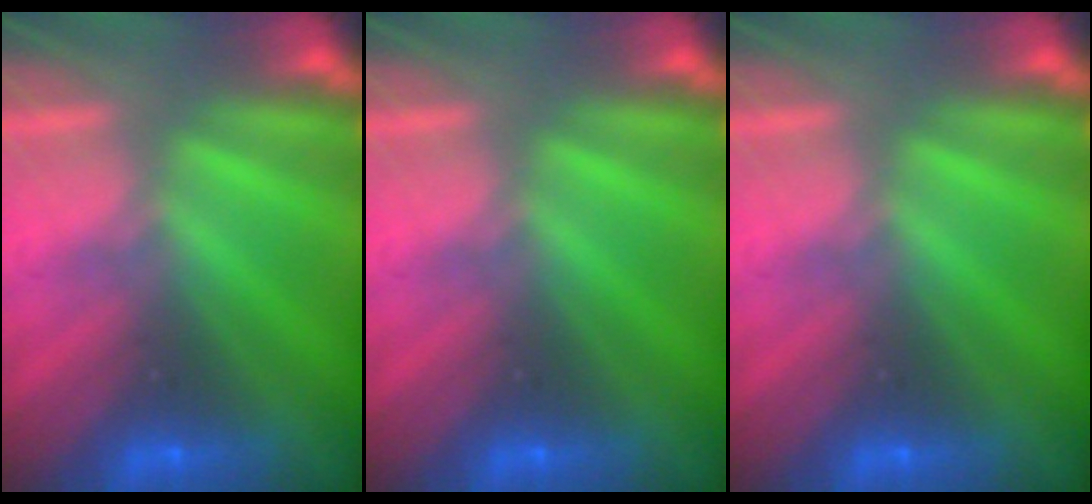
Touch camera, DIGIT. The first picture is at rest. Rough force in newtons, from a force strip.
{"total": 0.0}
{"total": 0.0}